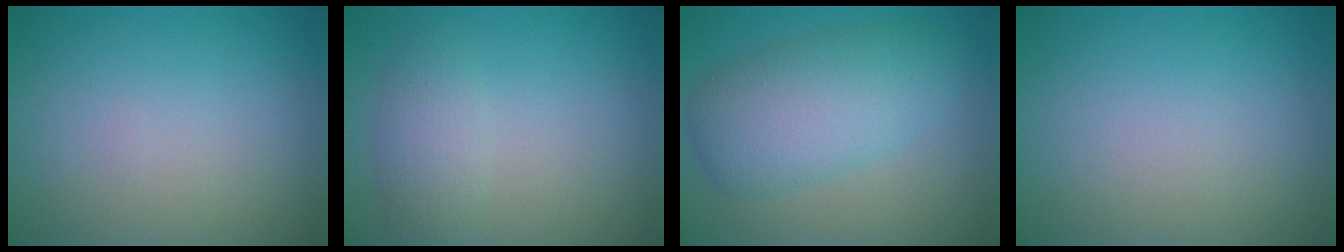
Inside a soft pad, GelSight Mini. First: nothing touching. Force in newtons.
{"total": 2.5, "press": 2.5, "slide": 0.1}
{"total": 6.5, "press": 6.5, "slide": 0.1}
{"total": 0.0}